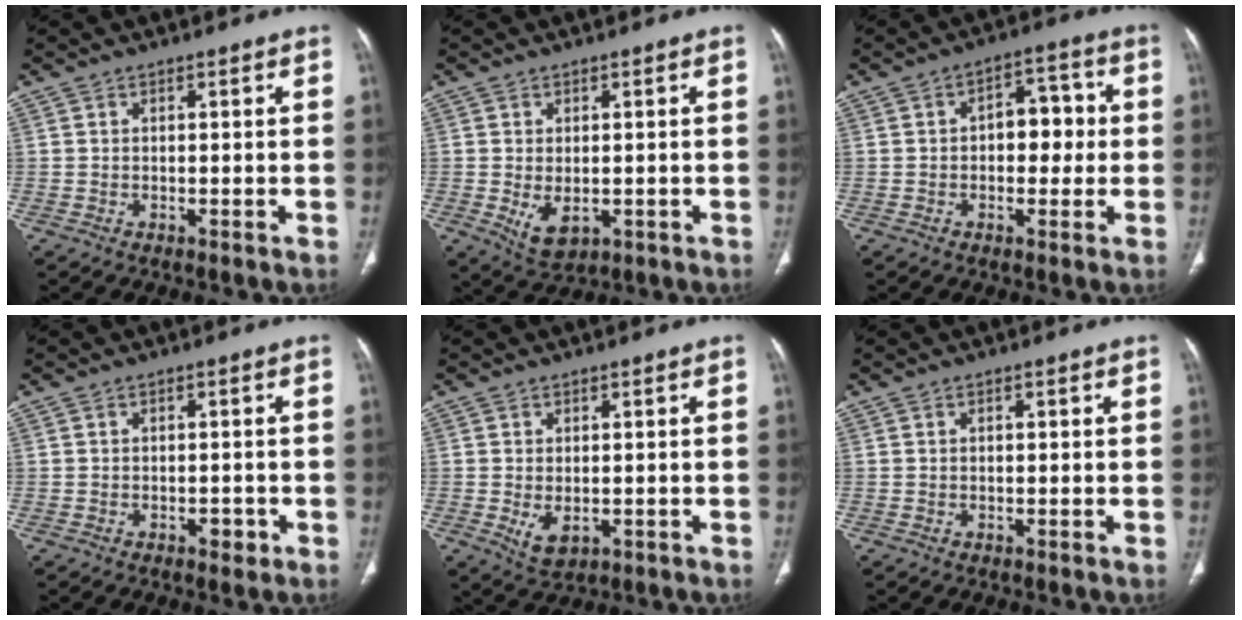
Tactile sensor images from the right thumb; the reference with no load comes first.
{"total": 5.2, "force": [-1.0, 3.2, 4.1], "torque": [-0.069, -0.010, -0.002]}
{"total": 7.8, "force": [0.2, 4.9, 6.1], "torque": [-0.053, 0.023, -0.002]}
{"total": 2.0, "force": [-0.9, 1.3, 1.2], "torque": [-0.008, 0.003, -0.011]}
{"total": 4.3, "force": [-0.8, 2.7, 3.3], "torque": [-0.057, -0.009, -0.001]}
{"total": 0.6, "force": [0.1, 0.3, 0.5], "torque": [-0.014, 0.004, 0.004]}